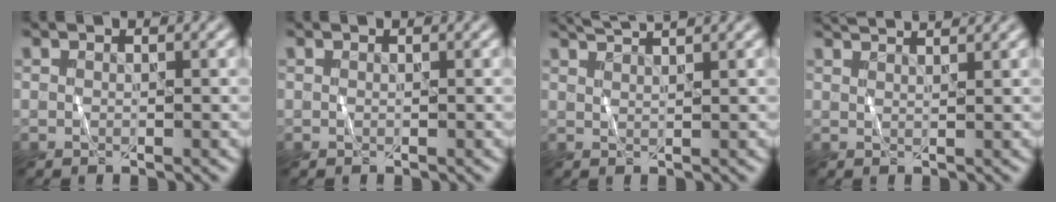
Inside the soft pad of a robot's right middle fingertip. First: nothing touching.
{"total": 0.0}
{"total": 3.3, "force": [2.8, 0.5, 1.6], "torque": [-0.011, 0.012, 0.030]}
{"total": 3.3, "force": [2.8, 0.7, 1.5], "torque": [-0.003, 0.014, 0.021]}